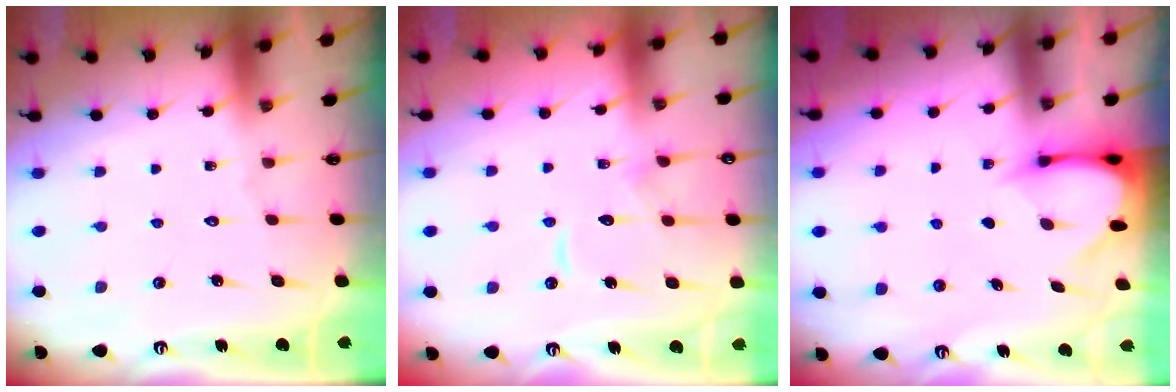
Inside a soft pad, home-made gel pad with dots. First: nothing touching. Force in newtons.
{"total": 10.1, "press": 10.0, "slide": 1.1}
{"total": 3.4, "press": 3.4, "slide": 0.3}